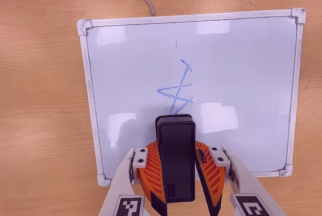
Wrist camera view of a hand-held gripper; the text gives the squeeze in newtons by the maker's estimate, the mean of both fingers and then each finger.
{"total": 9.5, "left": 9.2, "right": 9.9}